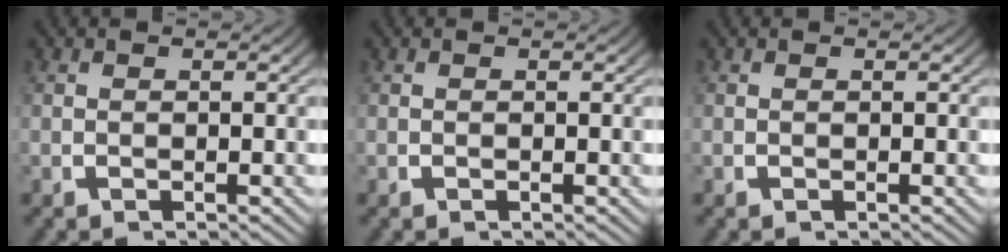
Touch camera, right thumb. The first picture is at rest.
{"total": 0.0}
{"total": 0.0}